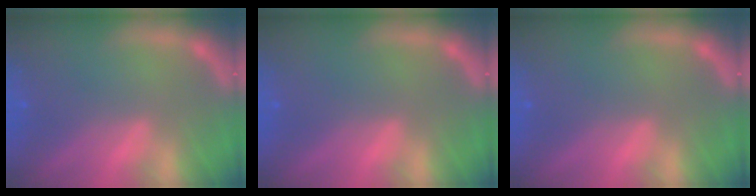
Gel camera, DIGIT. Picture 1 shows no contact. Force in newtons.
{"total": 0.0}
{"total": 0.0}